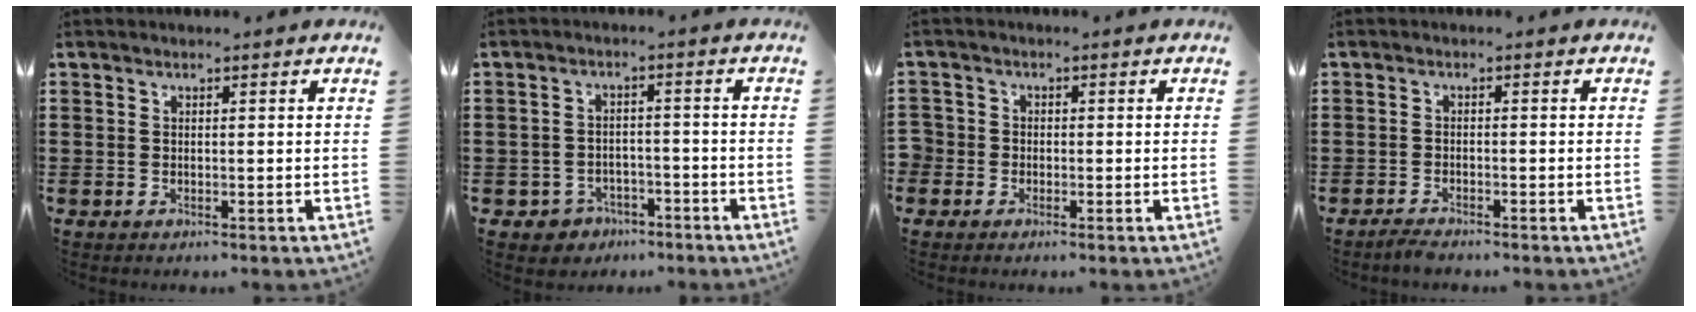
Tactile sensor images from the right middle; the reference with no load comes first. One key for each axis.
{"total": 3.0, "fx": -2.5, "fy": 1.5, "fz": 0.1, "tx": -0.013, "ty": 0.005, "tz": -0.055}
{"total": 1.8, "fx": -0.7, "fy": 1.7, "fz": 0.0, "tx": -0.008, "ty": 0.004, "tz": -0.018}
{"total": 1.5, "fx": -1.4, "fy": 0.0, "fz": 0.5, "tx": -0.012, "ty": -0.002, "tz": -0.026}